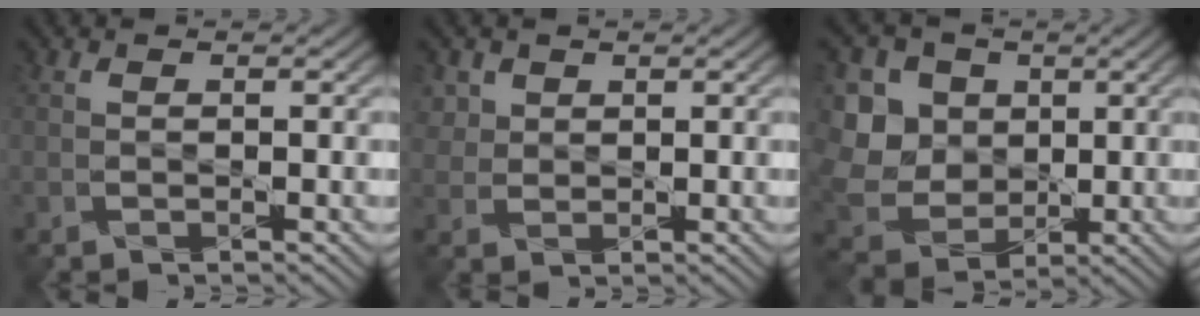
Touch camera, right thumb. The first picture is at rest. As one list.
[{"total": 2.0, "force": [1.3, 1.5, 0.0], "torque": [-0.007, -0.004, 0.031]}, {"total": 9.0, "force": [2.3, 7.9, 3.5], "torque": [-0.126, 0.010, 0.044]}]